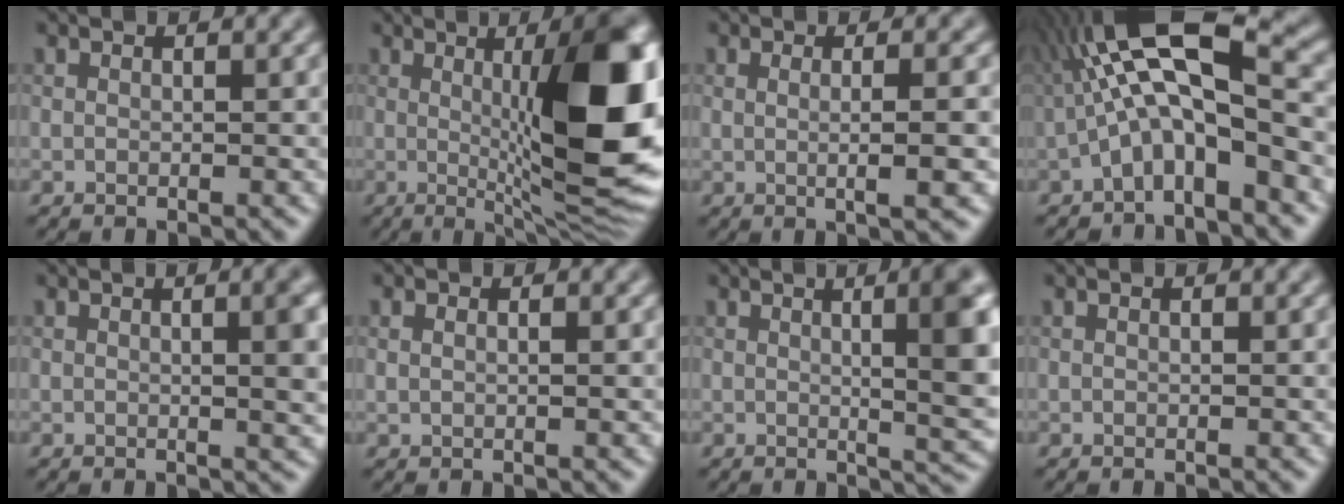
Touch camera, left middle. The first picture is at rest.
{"total": 11.3, "force": [0.1, 2.1, 11.1], "torque": [-0.155, -0.001, 0.019]}
{"total": 3.5, "force": [-0.5, 0.6, 3.4], "torque": [-0.048, 0.005, 0.002]}
{"total": 8.5, "force": [-0.9, 2.6, 8.1], "torque": [-0.155, 0.034, -0.015]}
{"total": 5.6, "force": [0.9, 2.1, 5.1], "torque": [-0.026, 0.019, 0.014]}
{"total": 0.7, "force": [0.1, 0.4, 0.6], "torque": [-0.006, -0.002, 0.006]}
{"total": 8.0, "force": [1.5, 2.3, 7.5], "torque": [-0.064, 0.017, 0.024]}
{"total": 0.0}